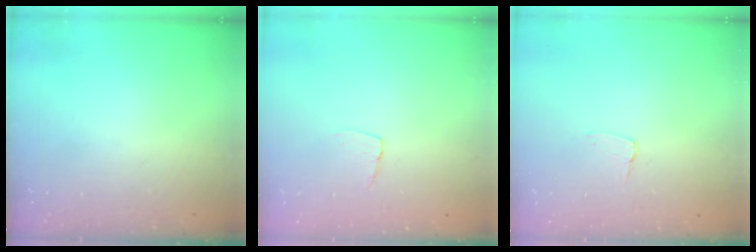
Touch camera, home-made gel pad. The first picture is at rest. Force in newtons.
{"total": 3.6, "press": 3.6, "slide": 0.3}
{"total": 2.9, "press": 2.9, "slide": 0.3}